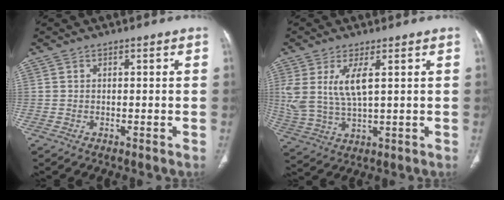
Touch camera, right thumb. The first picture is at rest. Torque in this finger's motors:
{"motor_torque": [-0.04, 0.44, 0.30, 0.64, 0.12]}